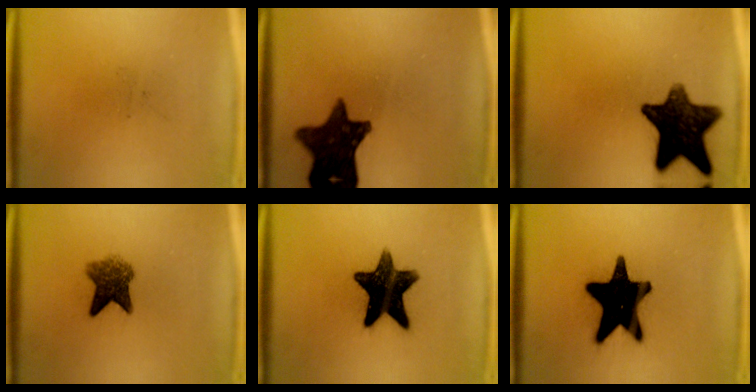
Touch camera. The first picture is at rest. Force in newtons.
{"total": 12.8}
{"total": 13.3}
{"total": 5.5}
{"total": 13.7}
{"total": 19.5}